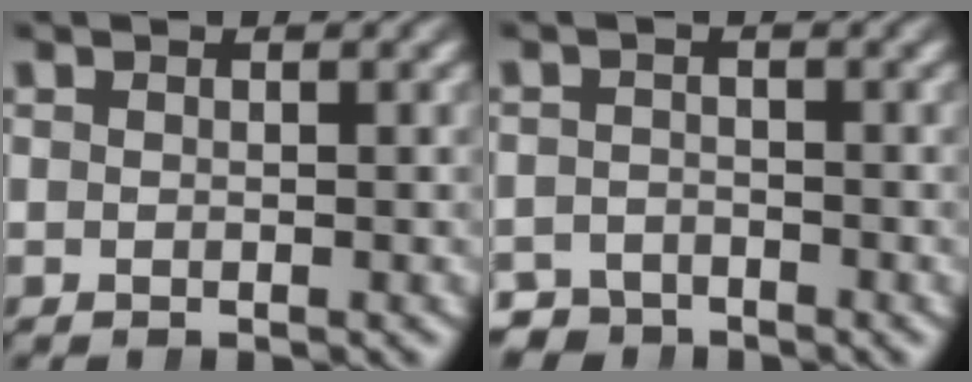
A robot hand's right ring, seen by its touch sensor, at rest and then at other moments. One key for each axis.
{"total": 3.0, "fx": -2.8, "fy": 1.0, "fz": -0.4, "tx": 0.010, "ty": -0.019, "tz": -0.048}